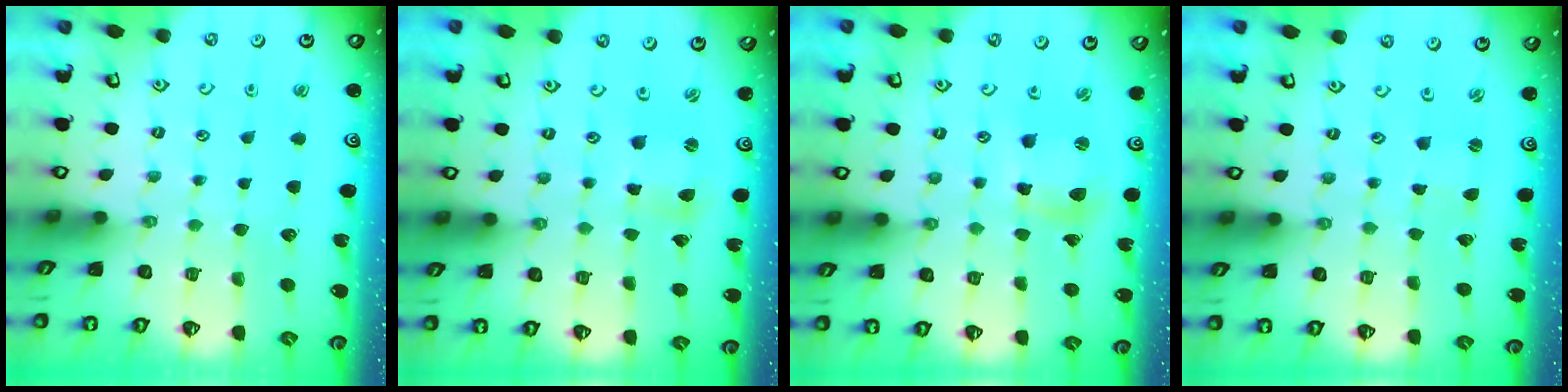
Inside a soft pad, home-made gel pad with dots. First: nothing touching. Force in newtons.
{"total": 2.5, "press": 2.5, "slide": 0.3}
{"total": 8.0, "press": 7.9, "slide": 1.2}
{"total": 0.0}